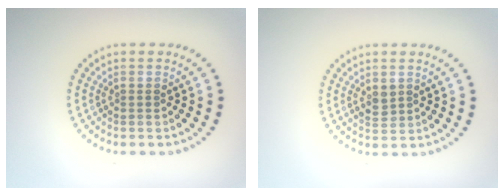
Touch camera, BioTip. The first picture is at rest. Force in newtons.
{"total": 1.5, "press": 1.5, "slide": 0.2}